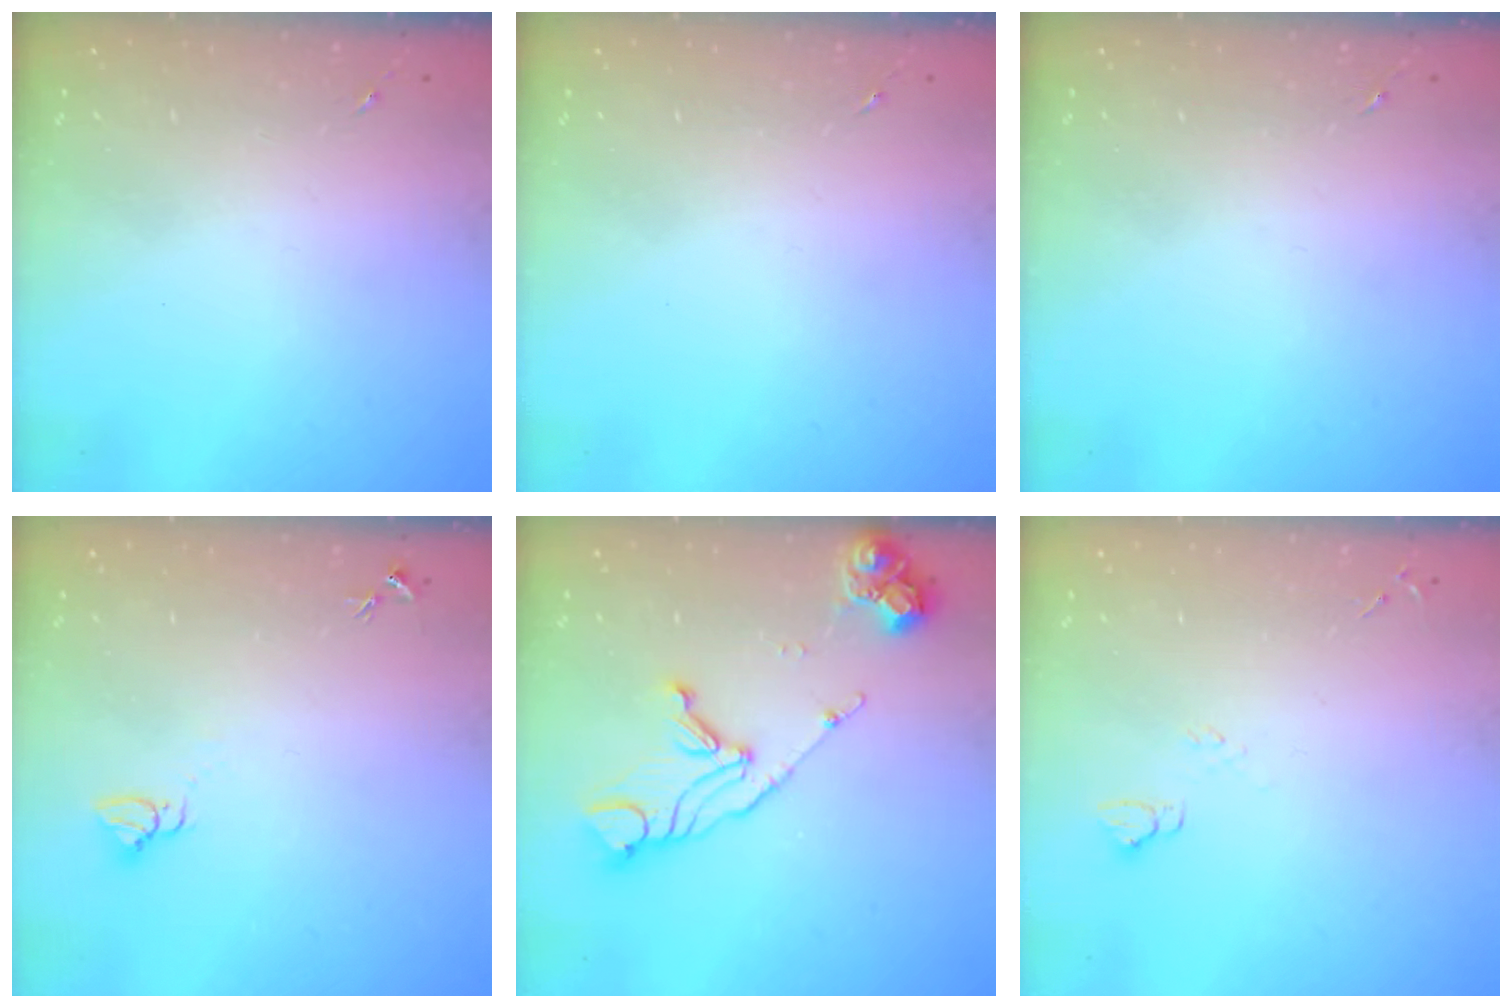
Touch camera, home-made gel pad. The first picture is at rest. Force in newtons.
{"total": 0.0}
{"total": 0.0}
{"total": 2.7, "press": 2.7, "slide": 0.1}
{"total": 14.7, "press": 14.6, "slide": 1.7}
{"total": 5.0, "press": 5.0, "slide": 0.6}